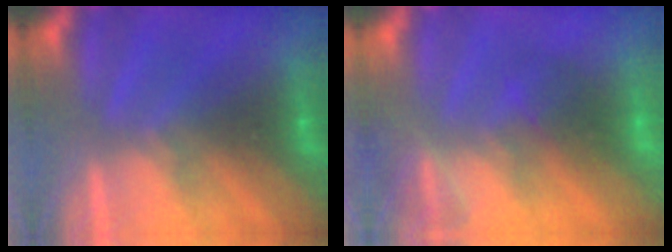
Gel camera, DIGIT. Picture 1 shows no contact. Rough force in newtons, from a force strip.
{"total": 3.7}